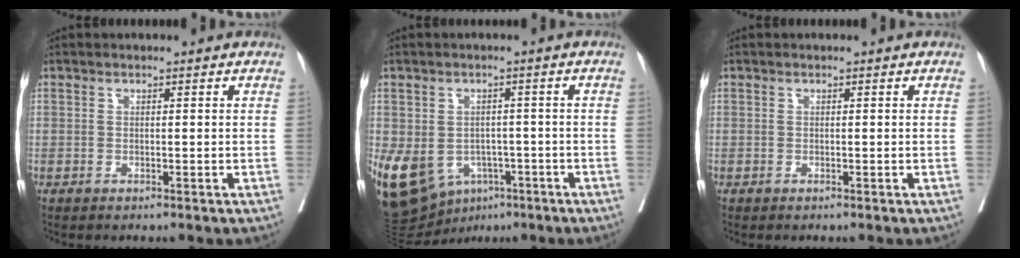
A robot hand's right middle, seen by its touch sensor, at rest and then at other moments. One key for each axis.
{"total": 11.8, "fx": -5.0, "fy": 8.7, "fz": 6.1, "tx": -0.126, "ty": 0.009, "tz": -0.068}
{"total": 0.0}